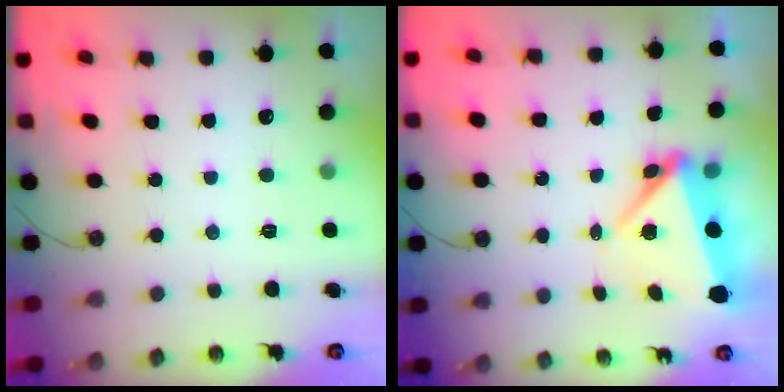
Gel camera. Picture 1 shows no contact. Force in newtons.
{"total": 5.9, "press": 5.6, "slide": 2.0}